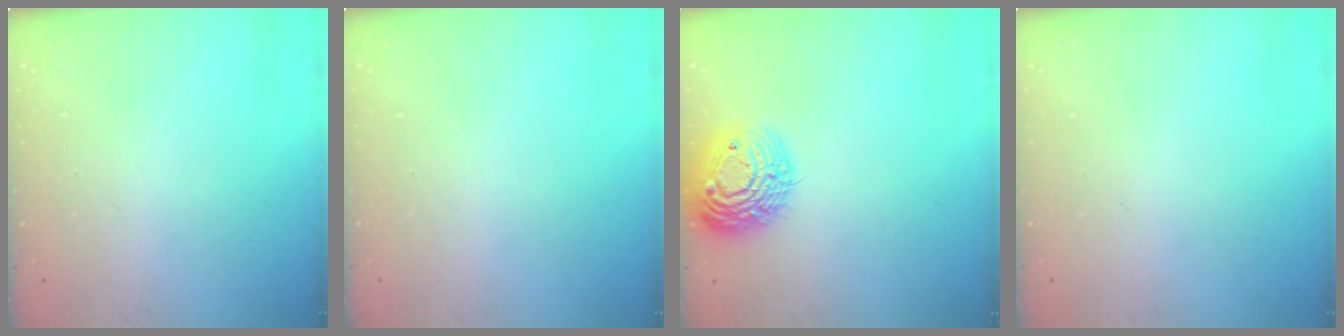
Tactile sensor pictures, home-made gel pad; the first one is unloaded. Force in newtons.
{"total": 0.0}
{"total": 16.9, "press": 16.8, "slide": 1.5}
{"total": 0.0}